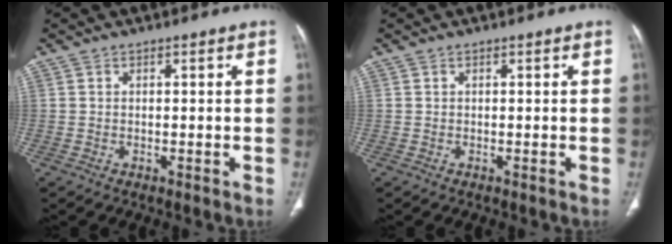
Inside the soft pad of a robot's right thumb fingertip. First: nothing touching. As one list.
[{"total": 0.0}]